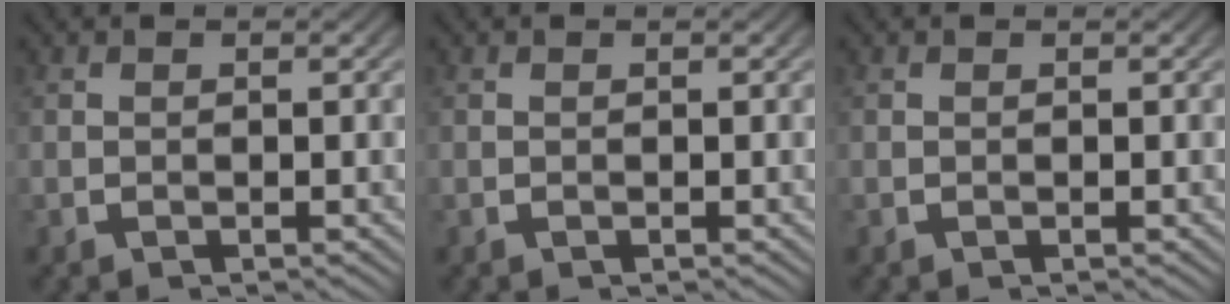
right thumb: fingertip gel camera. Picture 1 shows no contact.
{"total": 0.0}
{"total": 0.0}